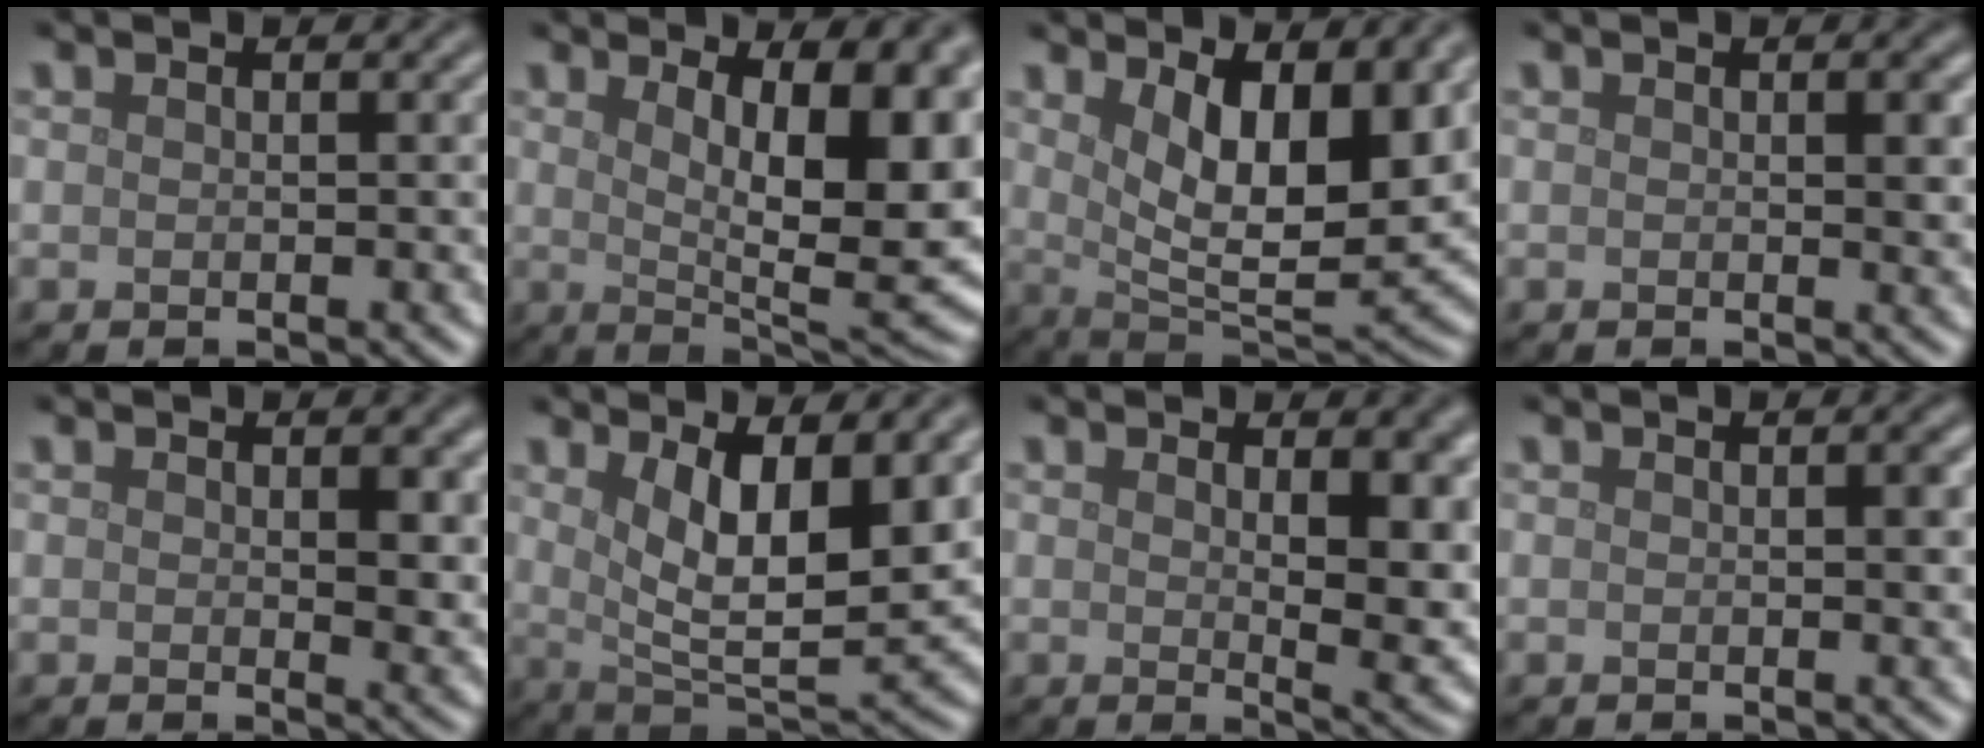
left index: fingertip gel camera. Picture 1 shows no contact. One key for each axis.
{"total": 14.1, "fx": 3.2, "fy": 5.2, "fz": 12.7, "tx": -0.129, "ty": 0.012, "tz": 0.045}
{"total": 9.9, "fx": 3.4, "fy": 4.0, "fz": 8.4, "tx": -0.134, "ty": -0.017, "tz": 0.056}
{"total": 1.4, "fx": 0.3, "fy": 0.3, "fz": 1.3, "tx": -0.015, "ty": -0.004, "tz": 0.004}
{"total": 3.2, "fx": 0.5, "fy": 1.6, "fz": 2.7, "tx": -0.031, "ty": -0.007, "tz": 0.010}
{"total": 8.5, "fx": 2.6, "fy": 3.0, "fz": 7.5, "tx": -0.131, "ty": -0.018, "tz": 0.049}
{"total": 7.6, "fx": 1.9, "fy": 3.0, "fz": 6.7, "tx": -0.074, "ty": -0.011, "tz": 0.035}
{"total": 0.9, "fx": 0.1, "fy": 0.1, "fz": 0.9, "tx": -0.011, "ty": 0.000, "tz": 0.002}